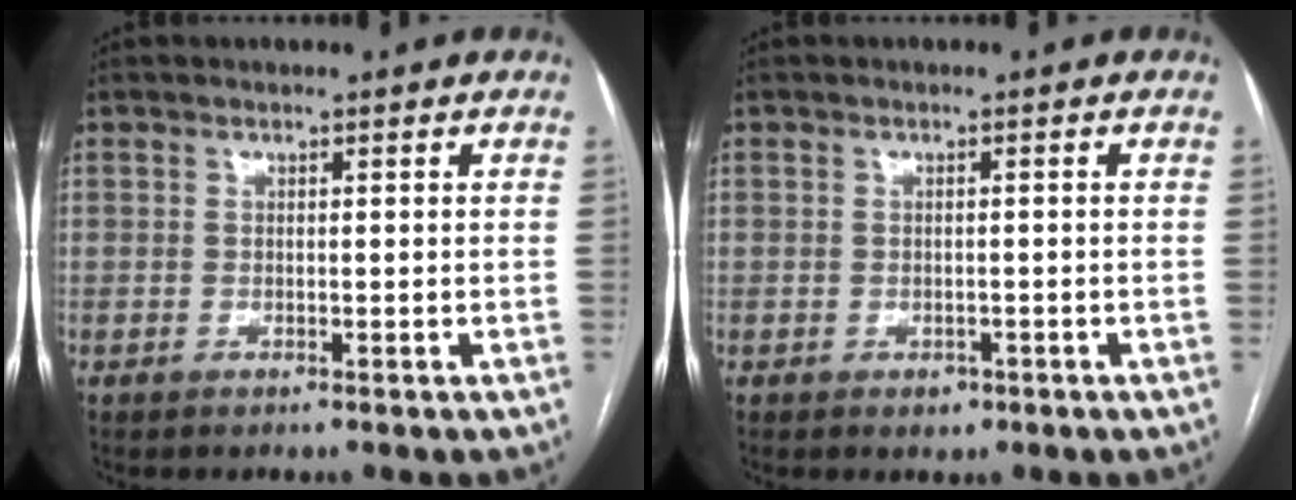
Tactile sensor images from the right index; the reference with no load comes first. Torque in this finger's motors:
{"motor_torque": [-0.14, 0.05, -0.08, -0.04]}